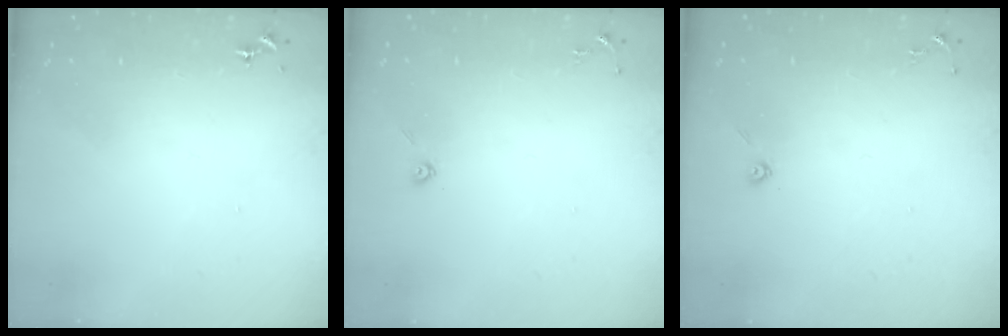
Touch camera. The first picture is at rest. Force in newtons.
{"total": 3.9, "press": 3.8, "slide": 0.9}
{"total": 3.9, "press": 3.8, "slide": 0.9}